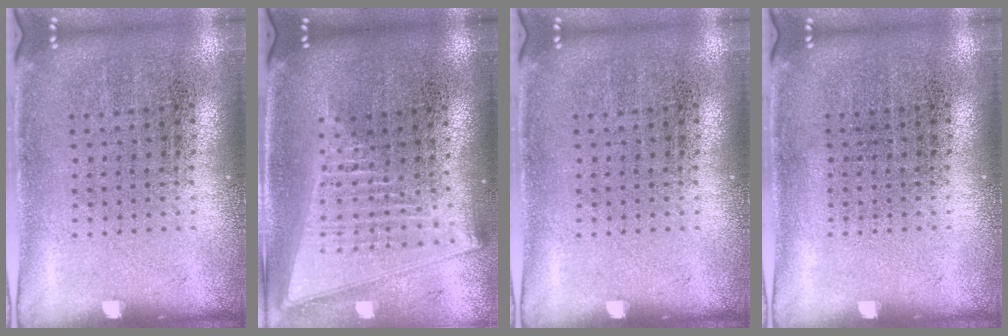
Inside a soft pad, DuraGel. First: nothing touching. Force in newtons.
{"total": 2.1, "press": 1.7, "slide": 1.1}
{"total": 0.0}
{"total": 0.0}